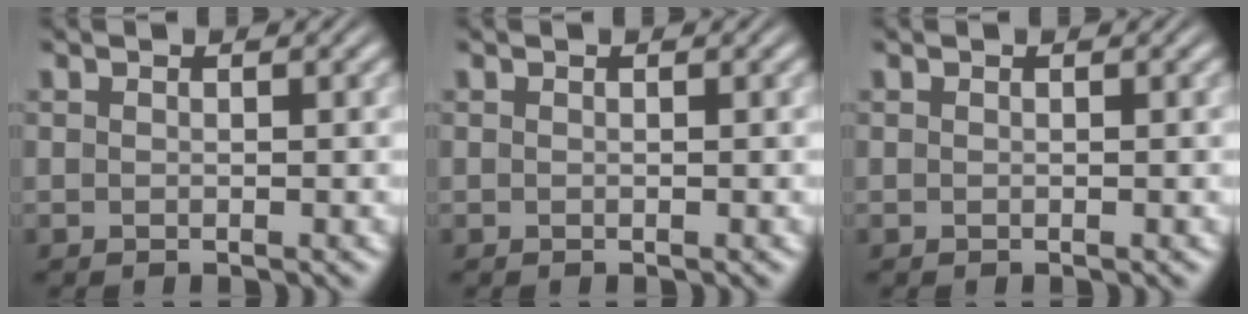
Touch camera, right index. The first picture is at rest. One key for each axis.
{"total": 0.0}
{"total": 0.0}